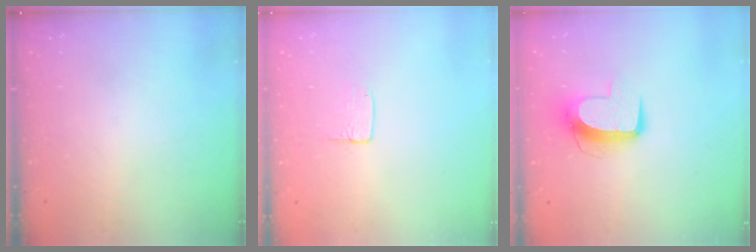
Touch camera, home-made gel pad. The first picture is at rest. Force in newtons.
{"total": 5.8, "press": 5.8, "slide": 0.4}
{"total": 10.2, "press": 10.2, "slide": 0.6}